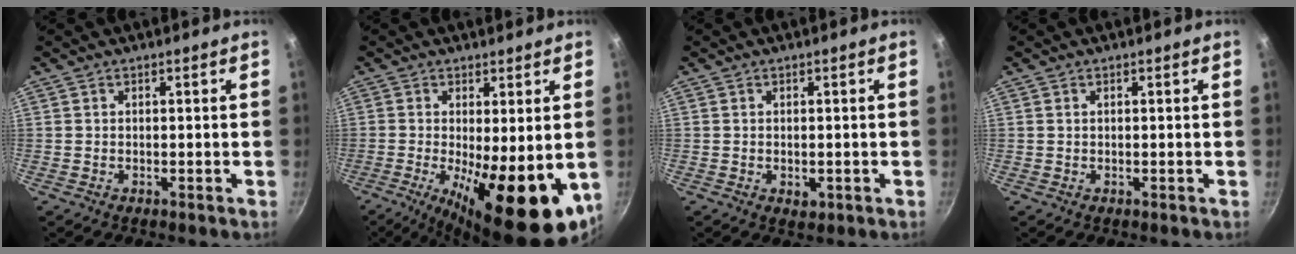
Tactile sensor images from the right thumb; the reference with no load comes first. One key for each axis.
{"total": 17.6, "fx": -3.5, "fy": 6.2, "fz": 16.1, "tx": -0.226, "ty": -0.023, "tz": -0.041}
{"total": 1.9, "fx": -0.5, "fy": 1.3, "fz": 1.4, "tx": -0.019, "ty": -0.005, "tz": -0.006}
{"total": 0.0}